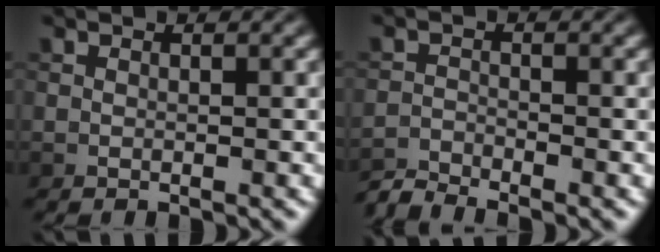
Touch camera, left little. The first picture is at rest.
{"total": 2.6, "force": [-2.5, 0.2, 0.4], "torque": [-0.011, -0.005, -0.059]}